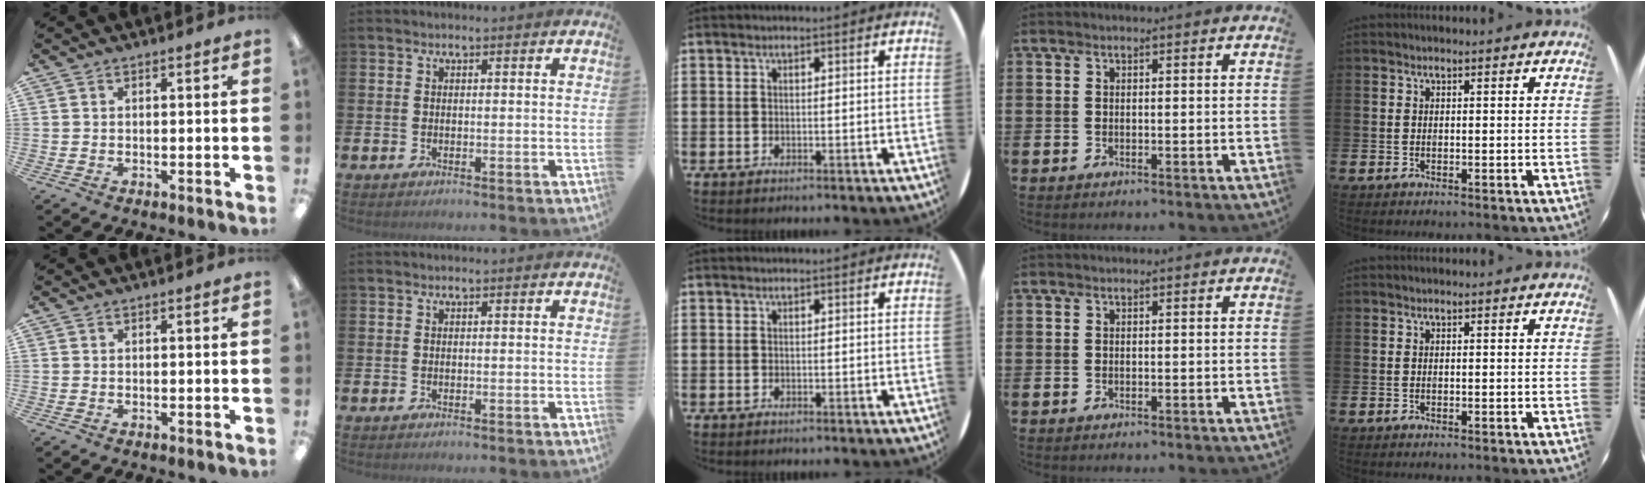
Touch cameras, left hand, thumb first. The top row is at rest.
{}